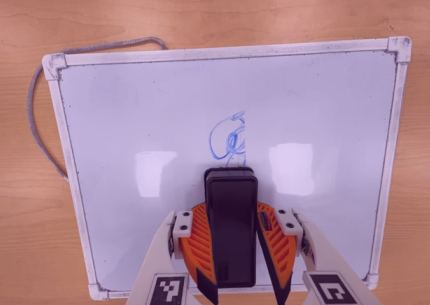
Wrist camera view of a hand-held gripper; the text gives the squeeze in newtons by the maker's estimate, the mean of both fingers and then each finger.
{"total": 11.6, "left": 11.4, "right": 11.7}